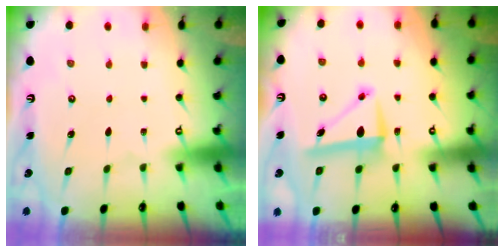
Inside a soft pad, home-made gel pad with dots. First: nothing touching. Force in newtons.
{"total": 7.6, "press": 7.4, "slide": 1.5}